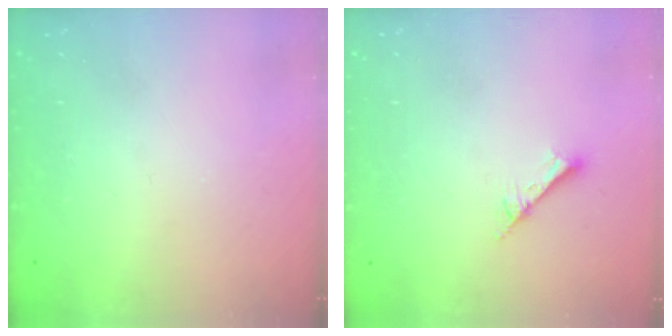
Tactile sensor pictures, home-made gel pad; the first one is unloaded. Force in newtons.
{"total": 3.1, "press": 3.1, "slide": 0.0}